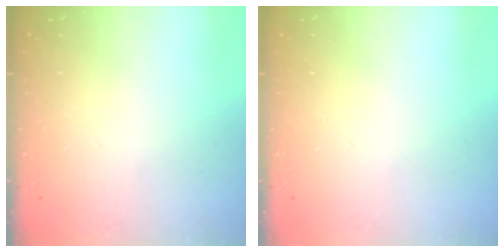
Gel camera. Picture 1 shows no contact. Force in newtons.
{"total": 0.0}